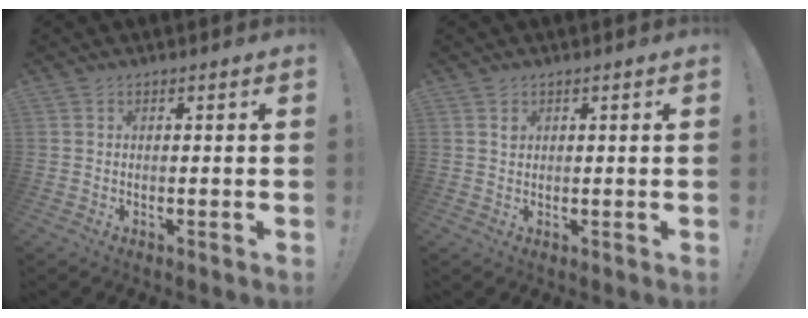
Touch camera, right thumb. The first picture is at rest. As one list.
[{"total": 0.9, "force": [0.5, 0.7, 0.2], "torque": [0.001, -0.002, 0.009]}]